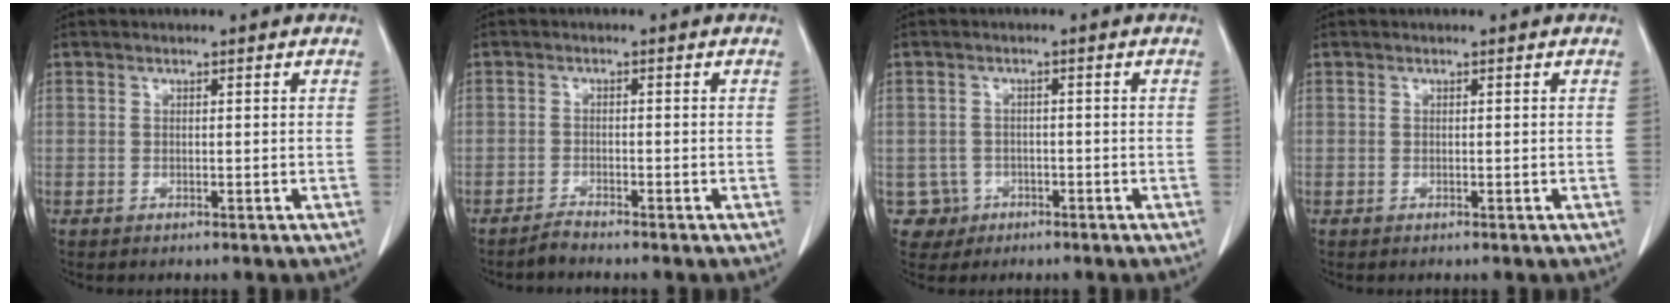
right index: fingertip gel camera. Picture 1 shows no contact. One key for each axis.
{"total": 1.9, "fx": -1.8, "fy": -0.4, "fz": 0.3, "tx": -0.009, "ty": -0.006, "tz": -0.038}
{"total": 3.6, "fx": -1.2, "fy": 3.4, "fz": -0.4, "tx": 0.015, "ty": 0.014, "tz": -0.018}
{"total": 0.0}